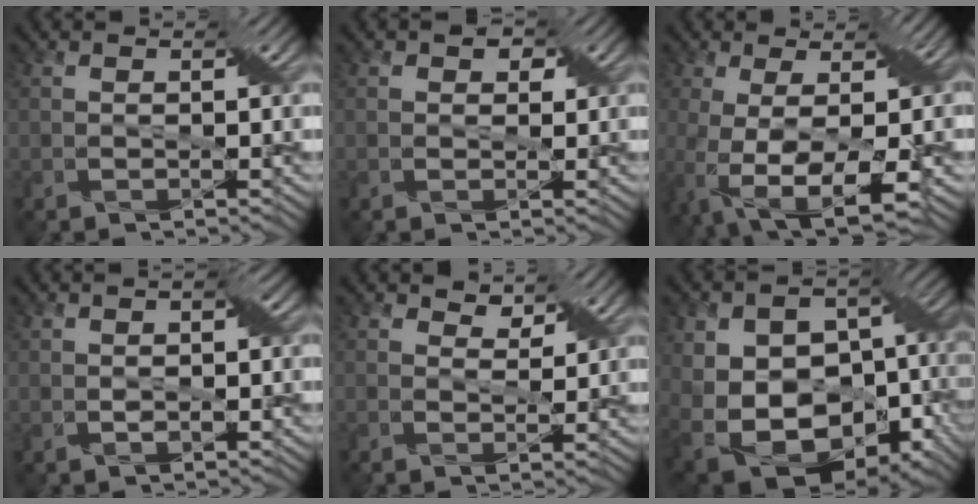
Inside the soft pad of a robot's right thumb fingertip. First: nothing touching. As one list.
[{"total": 2.3, "force": [1.1, 1.6, 1.3], "torque": [-0.018, 0.000, 0.013]}, {"total": 11.4, "force": [-3.3, 4.3, 10.1], "torque": [-0.197, -0.026, -0.048]}, {"total": 2.7, "force": [0.2, 1.4, 2.3], "torque": [-0.042, 0.004, 0.005]}, {"total": 2.3, "force": [1.8, 1.1, 1.0], "torque": [-0.022, -0.002, 0.029]}, {"total": 18.4, "force": [-3.1, 13.1, 12.6], "torque": [-0.216, -0.024, -0.008]}]